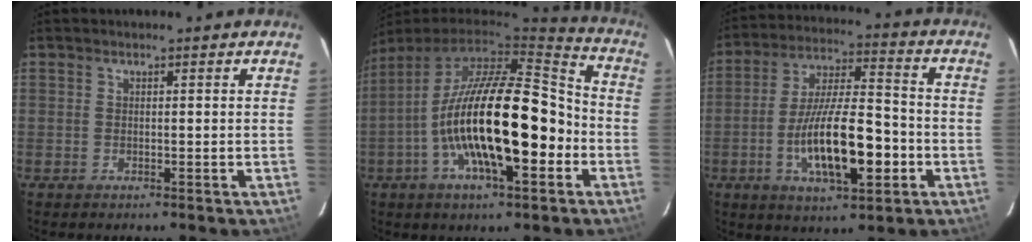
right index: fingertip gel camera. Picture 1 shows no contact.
{"total": 22.7, "force": [-6.1, 7.3, 20.7], "torque": [-0.350, -0.009, -0.106]}
{"total": 16.4, "force": [-5.0, 5.0, 14.8], "torque": [-0.272, -0.003, -0.081]}